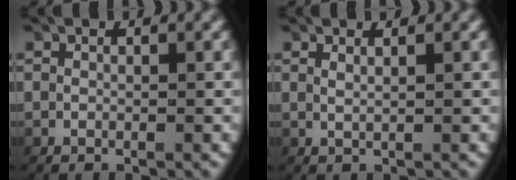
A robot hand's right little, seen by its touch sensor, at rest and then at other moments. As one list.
[{"total": 1.0, "force": [0.6, -0.5, 0.6], "torque": [-0.019, -0.005, 0.017]}]